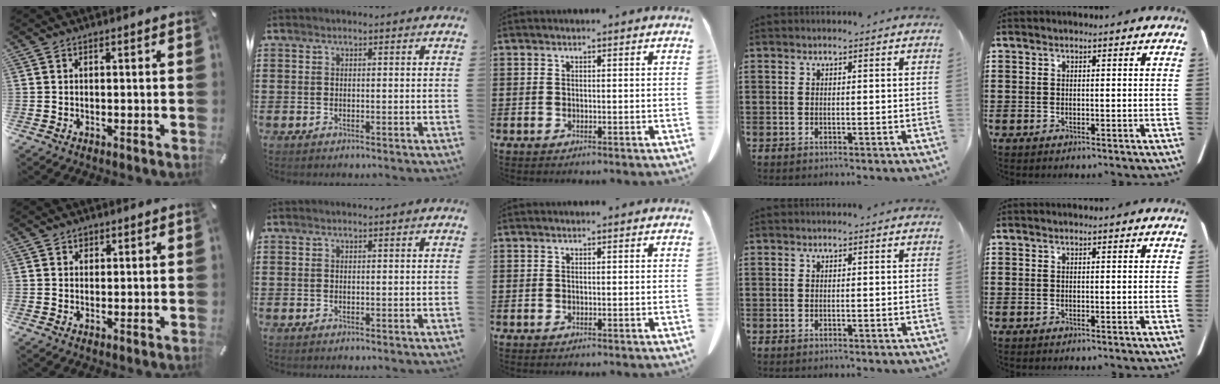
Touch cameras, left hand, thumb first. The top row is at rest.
{"thumb": {"total": 1.4, "force": [0.8, 1.1, 0.1], "torque": [0.013, -0.004, 0.010]}}